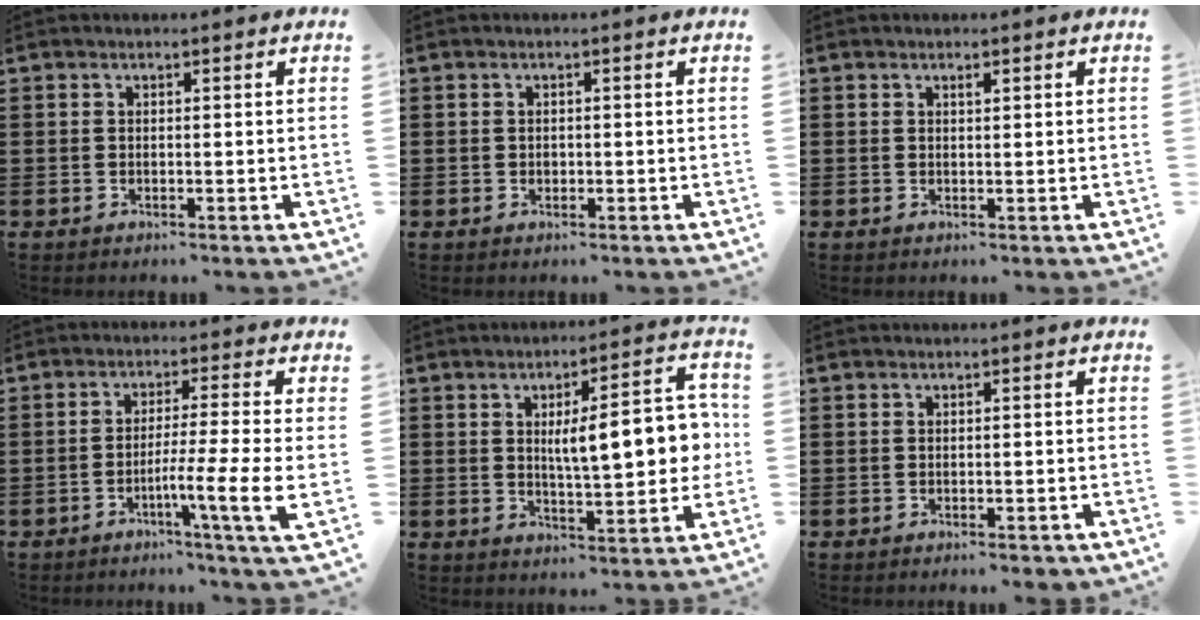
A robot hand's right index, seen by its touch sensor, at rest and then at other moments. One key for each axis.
{"total": 0.8, "fx": 0.0, "fy": 0.7, "fz": 0.5, "tx": -0.011, "ty": 0.004, "tz": -0.001}
{"total": 0.6, "fx": 0.4, "fy": 0.2, "fz": 0.4, "tx": -0.009, "ty": 0.001, "tz": 0.007}
{"total": 7.5, "fx": -2.7, "fy": -0.8, "fz": 6.9, "tx": -0.116, "ty": -0.013, "tz": -0.047}
{"total": 10.3, "fx": 1.0, "fy": 3.8, "fz": 9.5, "tx": -0.137, "ty": -0.002, "tz": 0.006}
{"total": 0.8, "fx": -0.6, "fy": 0.2, "fz": 0.6, "tx": -0.013, "ty": -0.004, "tz": -0.011}